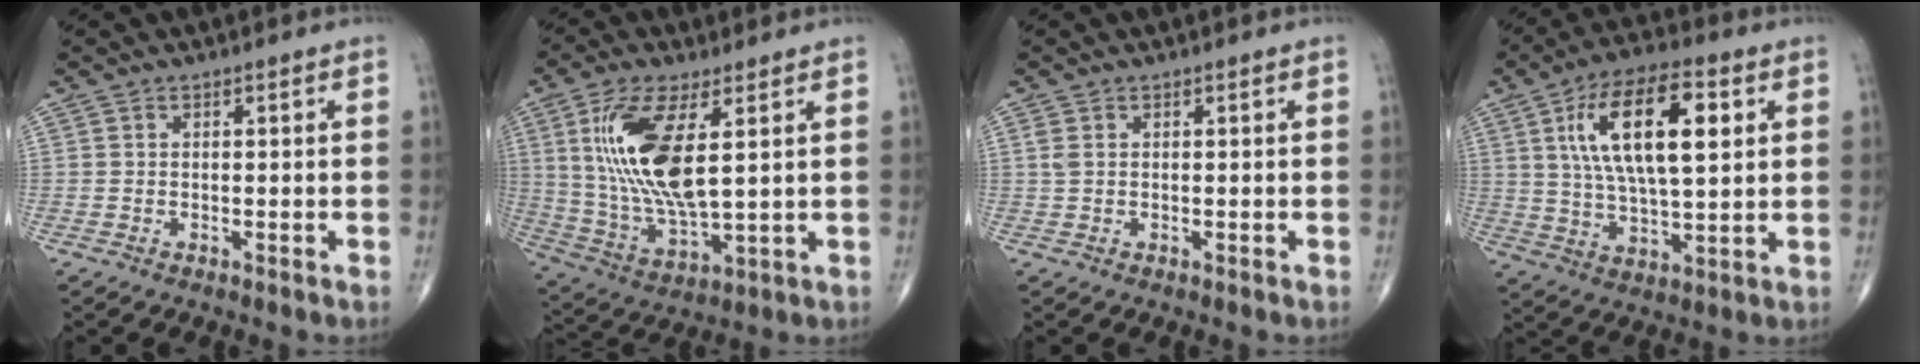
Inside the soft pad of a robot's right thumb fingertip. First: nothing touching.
{"total": 16.8, "force": [4.2, 6.2, 15.0], "torque": [-0.313, -0.024, 0.091]}
{"total": 1.2, "force": [0.4, 0.6, 0.9], "torque": [-0.026, 0.008, 0.015]}
{"total": 17.8, "force": [5.1, 7.1, 15.5], "torque": [-0.265, -0.001, 0.088]}